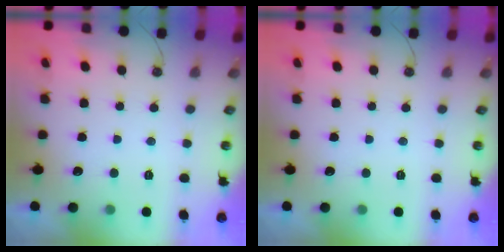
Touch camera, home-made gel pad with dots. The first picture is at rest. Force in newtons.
{"total": 0.0}